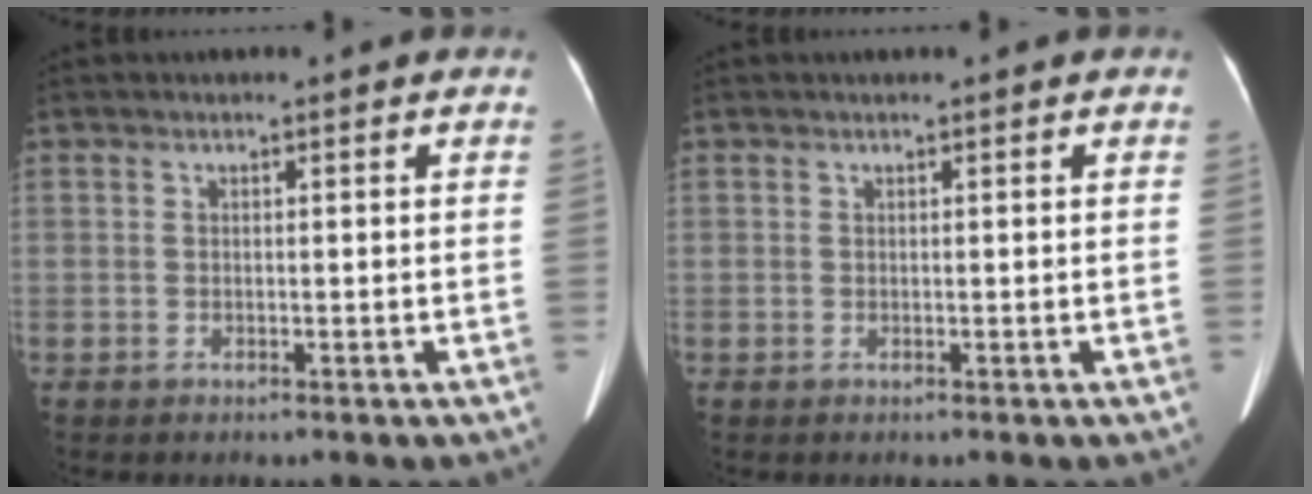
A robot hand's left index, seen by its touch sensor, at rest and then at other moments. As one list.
[{"total": 0.0}]